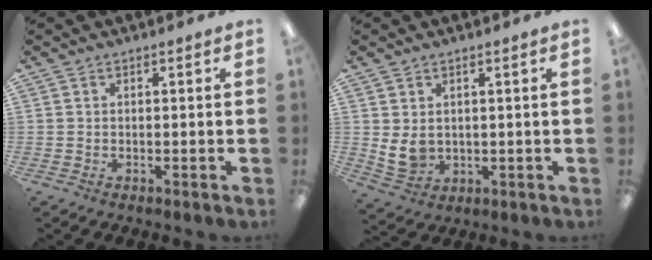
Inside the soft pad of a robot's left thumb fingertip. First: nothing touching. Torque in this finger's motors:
{"motor_torque": [0.69, 0.64, 0.66, -0.51, 0.00]}